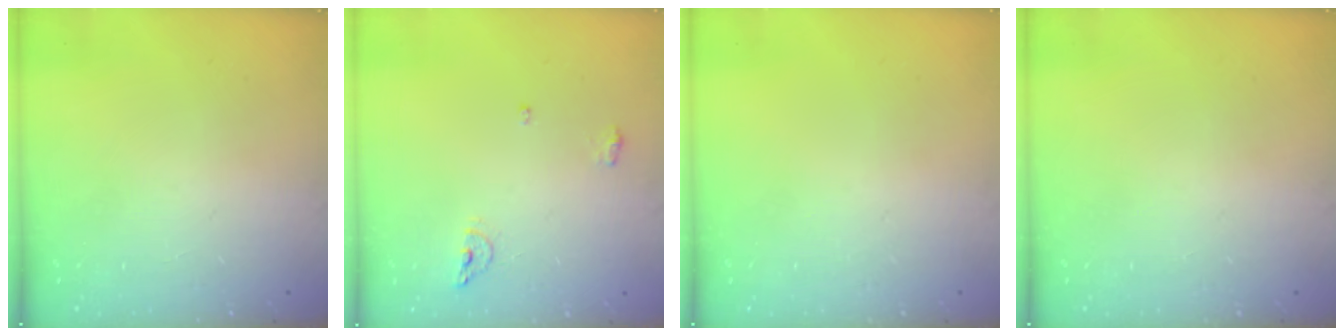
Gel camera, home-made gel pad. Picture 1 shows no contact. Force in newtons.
{"total": 6.1, "press": 5.9, "slide": 1.4}
{"total": 0.0}
{"total": 0.0}